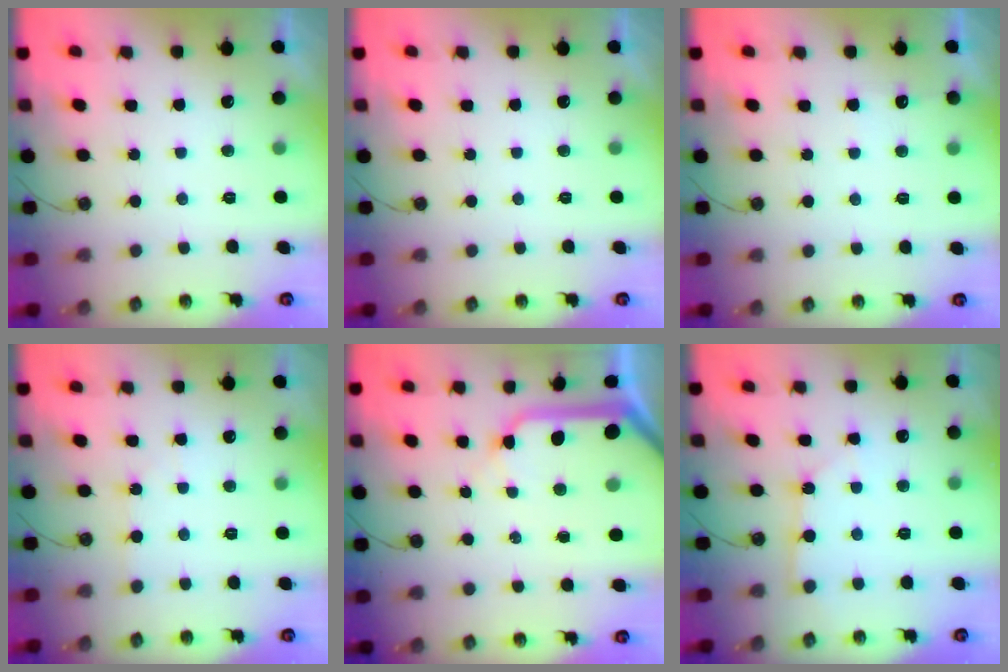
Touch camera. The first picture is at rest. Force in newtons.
{"total": 0.0}
{"total": 3.0, "press": 3.0, "slide": 0.3}
{"total": 2.1, "press": 2.0, "slide": 0.3}
{"total": 15.1, "press": 14.9, "slide": 2.3}
{"total": 3.0, "press": 2.9, "slide": 0.3}